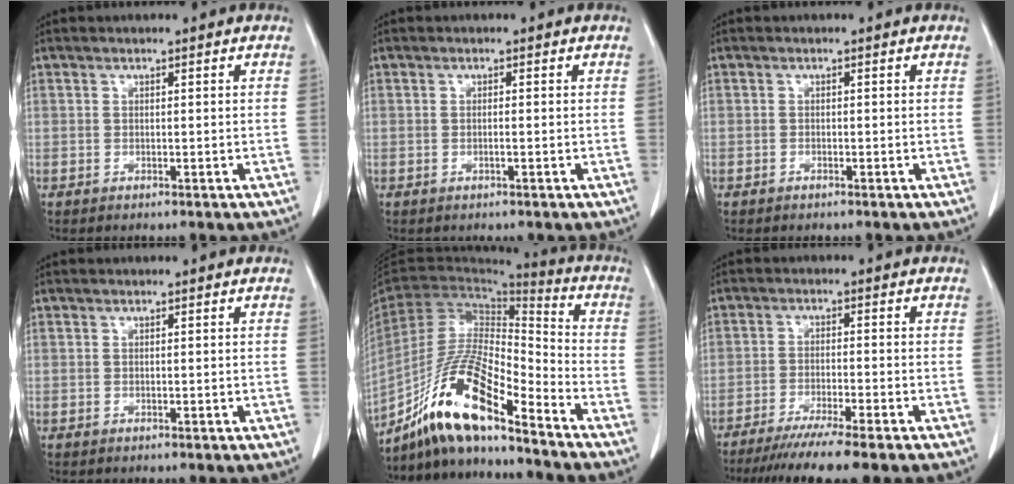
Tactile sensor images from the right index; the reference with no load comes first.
{"total": 0.6, "force": [-0.2, -0.1, 0.6], "torque": [-0.010, 0.001, -0.003]}
{"total": 0.0}
{"total": 0.0}
{"total": 16.5, "force": [-12.1, 2.4, 11.0], "torque": [-0.210, -0.003, -0.220]}
{"total": 10.8, "force": [-8.9, -0.5, 6.2], "torque": [-0.078, -0.029, -0.139]}